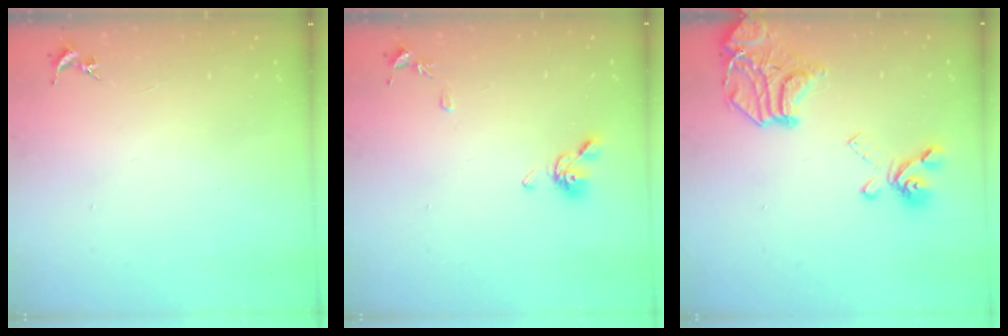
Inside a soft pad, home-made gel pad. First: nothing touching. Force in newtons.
{"total": 9.4, "press": 9.4, "slide": 1.0}
{"total": 18.3, "press": 18.1, "slide": 2.4}